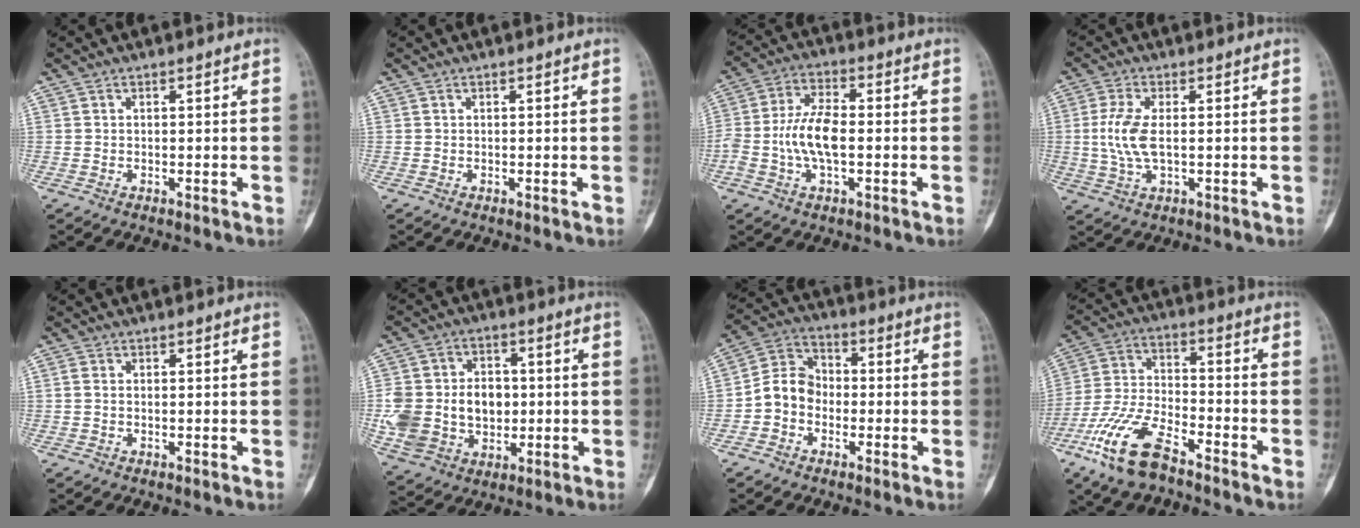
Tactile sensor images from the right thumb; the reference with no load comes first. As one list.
[{"total": 0.0}, {"total": 9.6, "force": [-1.4, 5.0, 8.1], "torque": [-0.161, 0.024, -0.032]}, {"total": 7.3, "force": [0.1, 3.6, 6.3], "torque": [-0.147, -0.003, -0.001]}, {"total": 1.1, "force": [0.0, 0.8, 0.7], "torque": [-0.014, 0.000, -0.004]}, {"total": 17.5, "force": [-0.9, 13.5, 11.0], "torque": [-0.199, 0.014, 0.003]}, {"total": 8.1, "force": [-1.9, 6.9, 3.9], "torque": [-0.049, 0.035, -0.051]}, {"total": 14.1, "force": [-8.9, 5.8, 9.2], "torque": [-0.187, 0.038, -0.179]}]